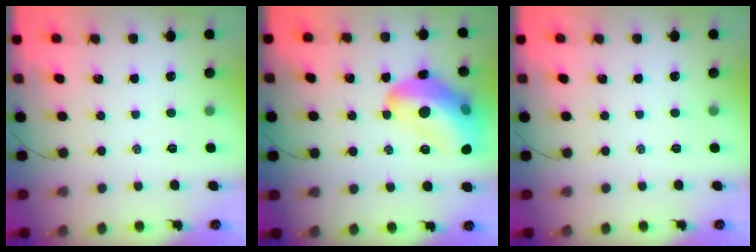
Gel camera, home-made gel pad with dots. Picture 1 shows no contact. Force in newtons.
{"total": 20.0, "press": 19.8, "slide": 2.9}
{"total": 0.0}